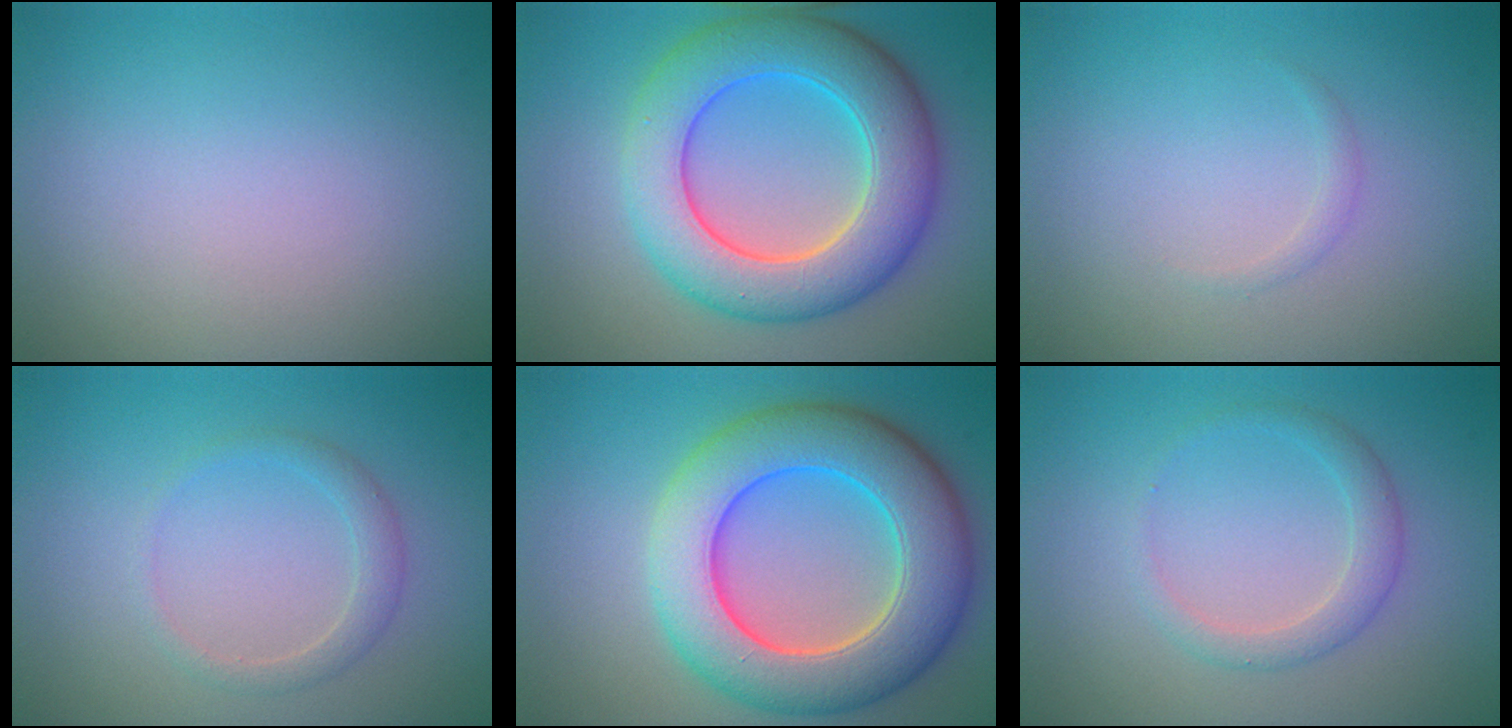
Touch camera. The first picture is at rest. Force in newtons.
{"total": 9.0, "press": 9.0, "slide": 0.4}
{"total": 0.6, "press": 0.6, "slide": 0.0}
{"total": 1.7, "press": 1.7, "slide": 0.2}
{"total": 10.1, "press": 10.1, "slide": 0.8}
{"total": 1.5, "press": 1.5, "slide": 0.0}